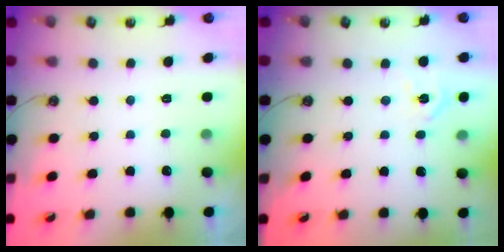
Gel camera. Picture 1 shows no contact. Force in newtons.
{"total": 5.3, "press": 5.3, "slide": 0.3}